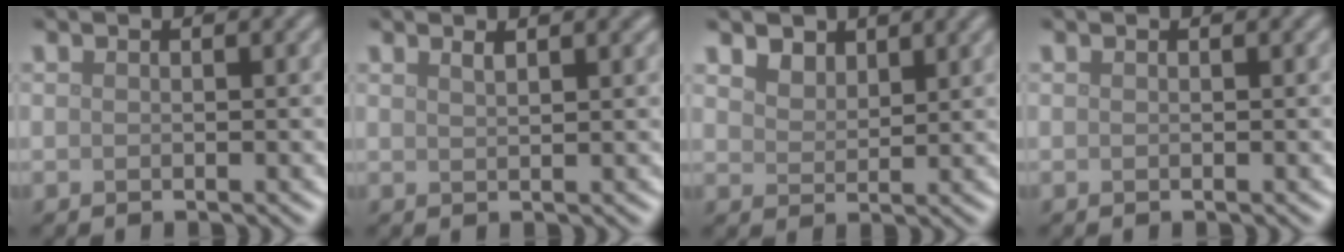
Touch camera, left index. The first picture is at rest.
{"total": 1.8, "force": [1.2, 0.6, 1.2], "torque": [-0.010, 0.007, 0.019]}
{"total": 2.6, "force": [2.1, 1.3, 0.7], "torque": [-0.026, -0.009, 0.044]}
{"total": 0.0}